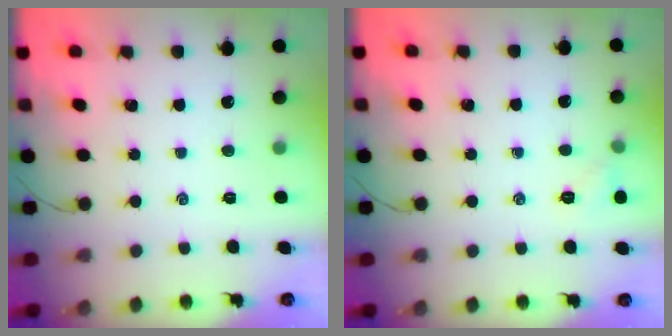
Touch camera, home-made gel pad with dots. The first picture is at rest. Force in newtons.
{"total": 4.1, "press": 3.9, "slide": 1.2}